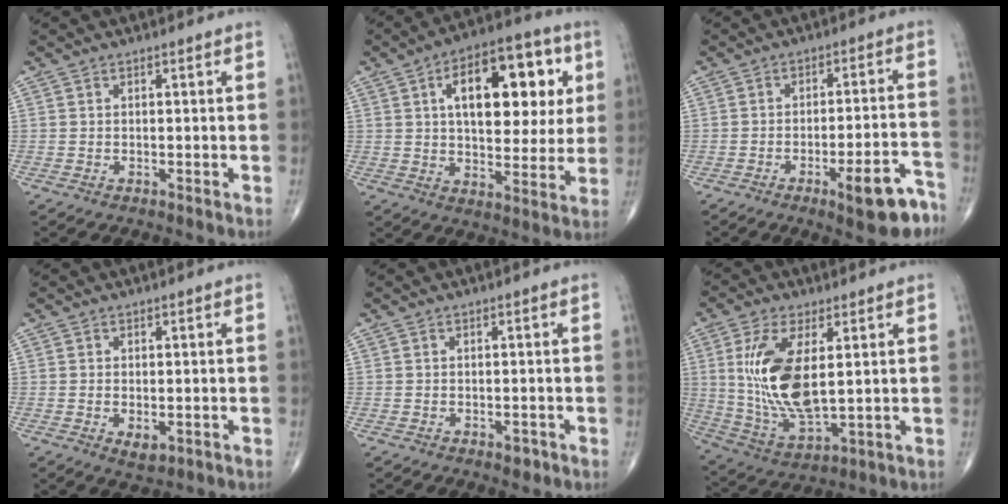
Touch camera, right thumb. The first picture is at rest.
{"total": 20.3, "force": [5.6, 10.5, 16.5], "torque": [-0.196, 0.006, 0.078]}
{"total": 10.7, "force": [-6.3, 2.9, 8.2], "torque": [-0.091, 0.044, -0.081]}
{"total": 2.6, "force": [-0.7, 1.4, 2.1], "torque": [-0.030, -0.004, -0.005]}
{"total": 1.3, "force": [-0.7, 0.8, 0.8], "torque": [-0.005, 0.002, -0.009]}
{"total": 15.8, "force": [2.8, 6.9, 13.9], "torque": [-0.282, -0.022, 0.068]}